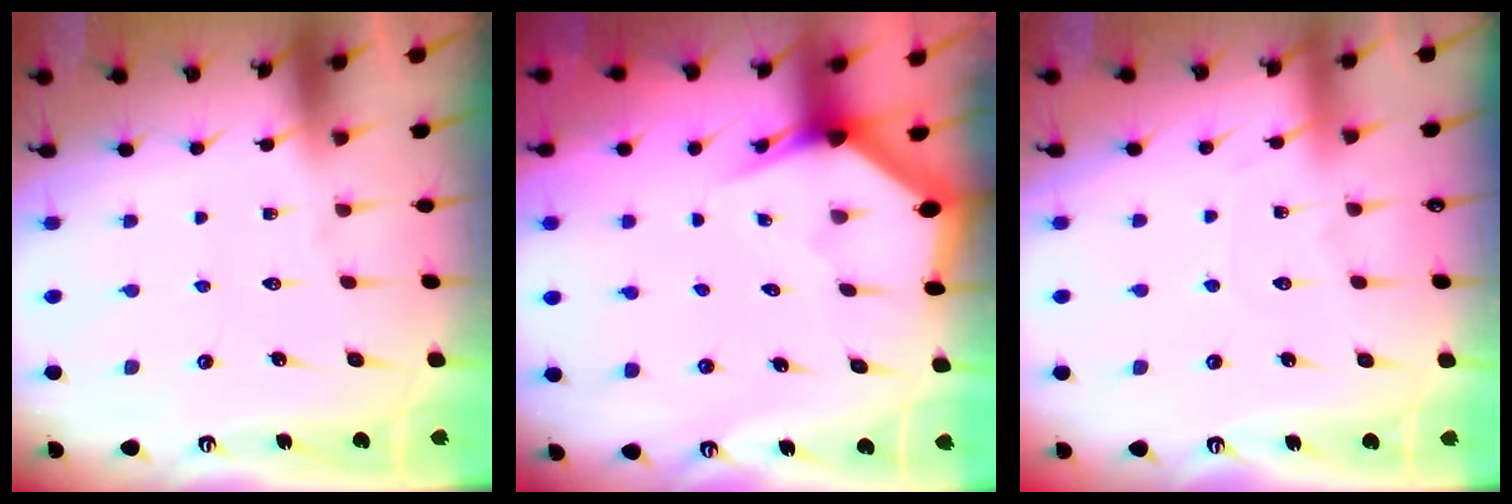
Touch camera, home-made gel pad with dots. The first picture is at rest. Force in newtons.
{"total": 3.0, "press": 3.0, "slide": 0.1}
{"total": 3.5, "press": 3.5, "slide": 0.6}